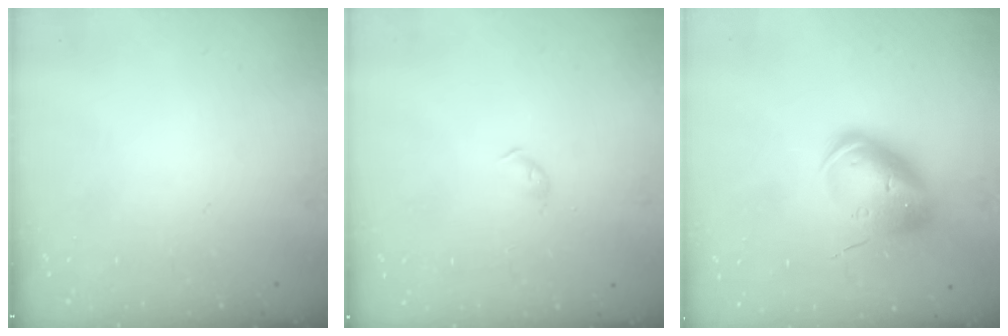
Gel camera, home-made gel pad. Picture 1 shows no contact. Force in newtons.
{"total": 3.2, "press": 3.2, "slide": 0.6}
{"total": 14.4, "press": 14.2, "slide": 2.6}